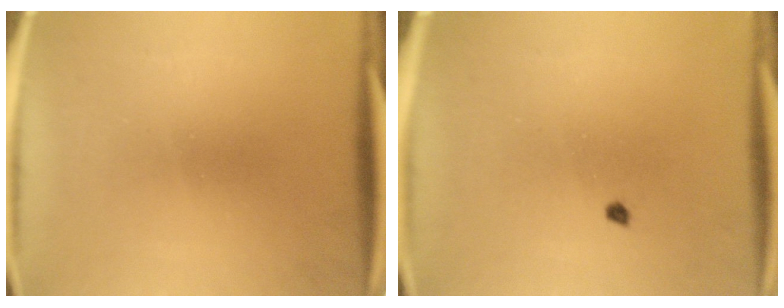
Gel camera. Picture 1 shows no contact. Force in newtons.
{"total": 0.6}